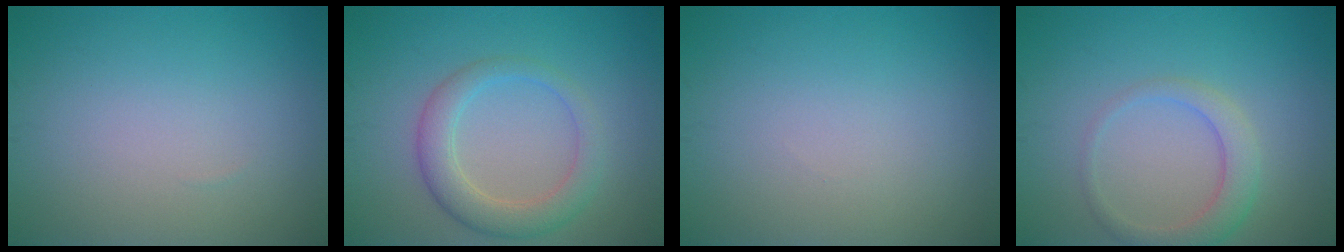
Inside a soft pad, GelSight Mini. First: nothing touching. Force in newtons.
{"total": 4.0, "press": 3.9, "slide": 0.5}
{"total": 0.0}
{"total": 2.9, "press": 2.9, "slide": 0.2}